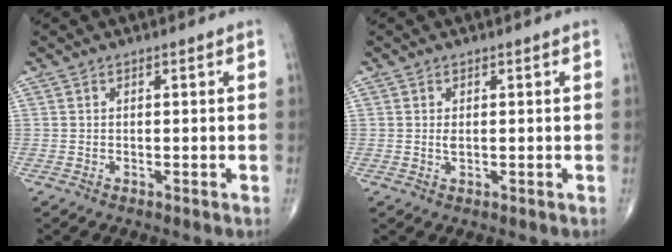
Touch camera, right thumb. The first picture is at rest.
{"total": 0.9, "force": [0.1, 0.4, 0.8], "torque": [-0.017, -0.003, 0.003]}